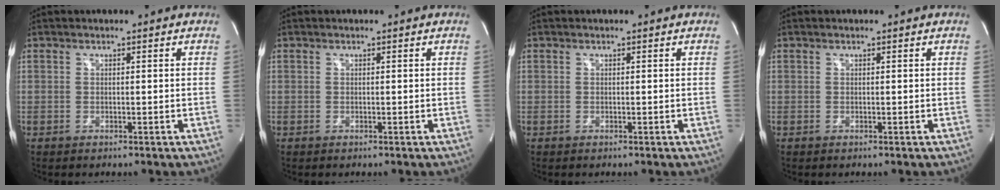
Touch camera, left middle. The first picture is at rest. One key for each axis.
{"total": 0.0}
{"total": 0.0}
{"total": 0.0}